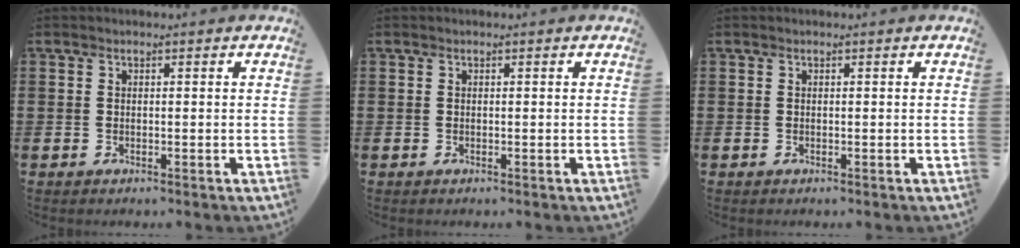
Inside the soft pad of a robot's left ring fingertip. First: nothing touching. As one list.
[{"total": 0.0}, {"total": 0.0}]